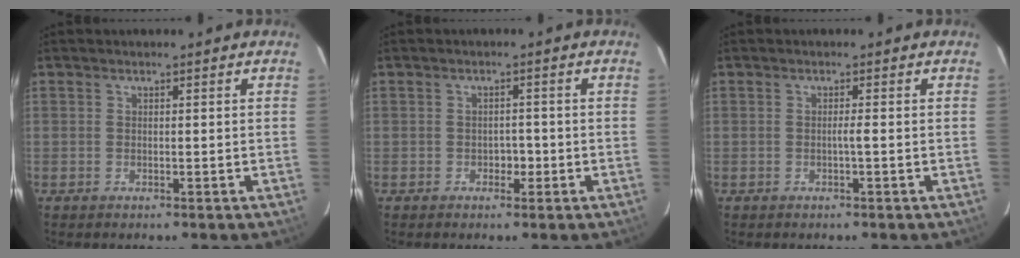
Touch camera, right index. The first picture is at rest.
{"total": 1.7, "force": [-0.7, 1.1, 1.1], "torque": [-0.012, 0.005, -0.010]}
{"total": 0.8, "force": [-0.3, -0.2, 0.8], "torque": [-0.010, 0.001, -0.005]}